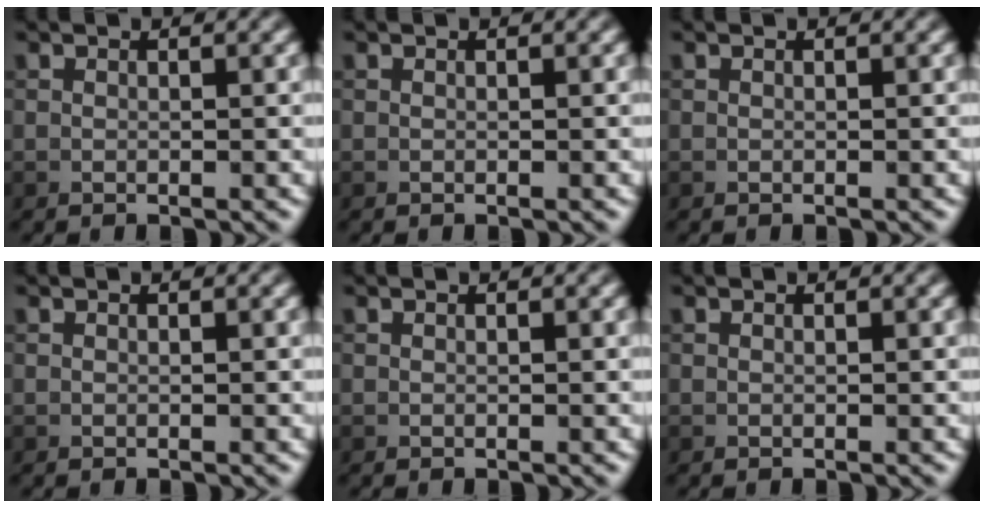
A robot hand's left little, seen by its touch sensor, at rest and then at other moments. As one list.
[{"total": 0.0}, {"total": 0.0}, {"total": 0.0}, {"total": 0.0}, {"total": 0.0}]